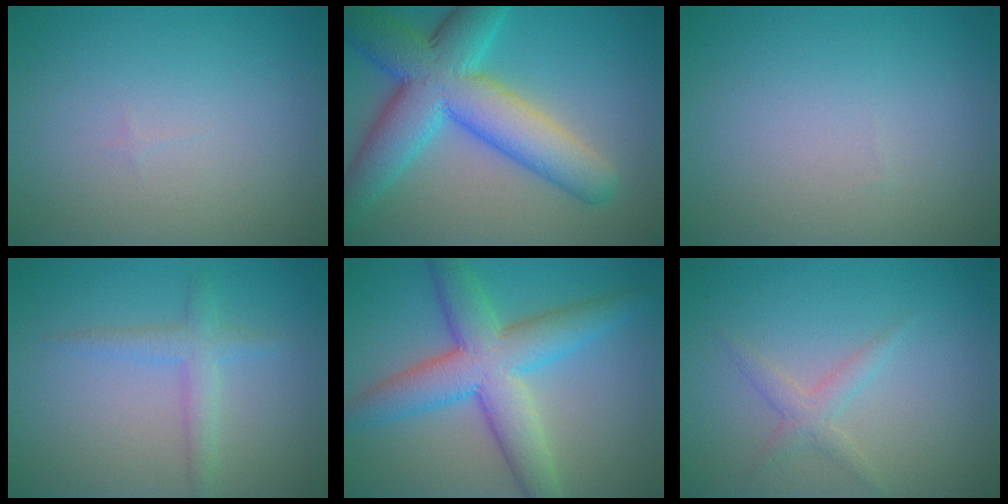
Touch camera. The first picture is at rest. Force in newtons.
{"total": 10.2, "press": 10.2, "slide": 0.2}
{"total": 0.0}
{"total": 2.2, "press": 2.2, "slide": 0.0}
{"total": 7.7, "press": 7.7, "slide": 0.3}
{"total": 1.7, "press": 1.7, "slide": 0.1}